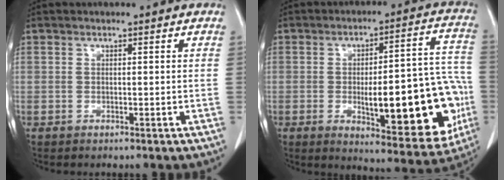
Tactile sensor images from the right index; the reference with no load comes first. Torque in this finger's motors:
{"motor_torque": [1.52, -0.62, 0.53, 0.14]}